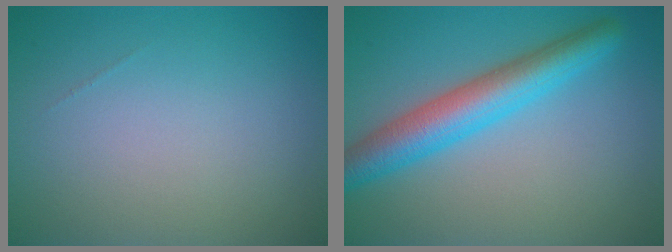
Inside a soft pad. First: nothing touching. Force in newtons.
{"total": 5.7, "press": 5.7, "slide": 0.2}